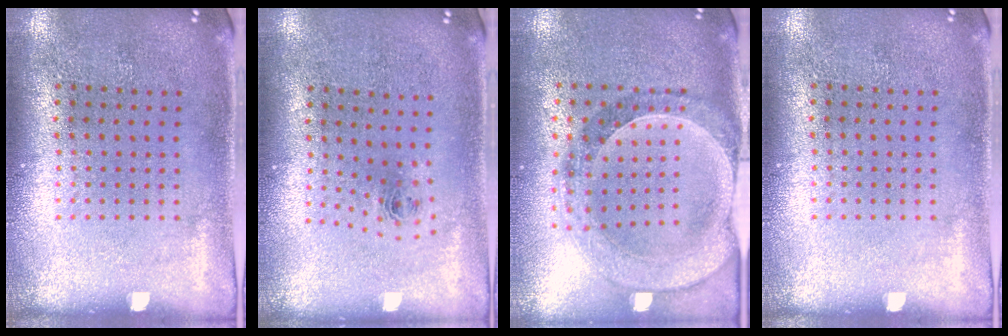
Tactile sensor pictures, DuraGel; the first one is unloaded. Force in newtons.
{"total": 0.8, "press": 0.3, "slide": 0.7}
{"total": 1.5, "press": 1.5, "slide": 0.3}
{"total": 0.0}